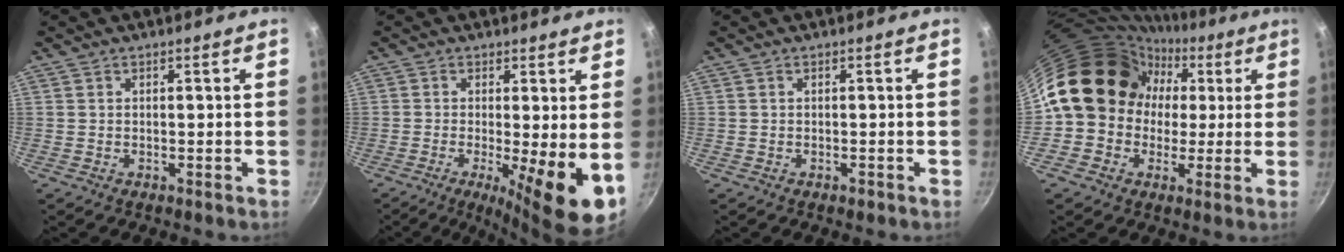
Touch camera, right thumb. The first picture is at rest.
{"total": 10.6, "force": [-1.6, 2.2, 10.2], "torque": [-0.148, -0.012, -0.022]}
{"total": 0.7, "force": [-0.4, 0.4, 0.4], "torque": [-0.007, 0.003, -0.005]}
{"total": 16.7, "force": [0.9, 14.8, 7.8], "torque": [-0.086, 0.046, 0.004]}